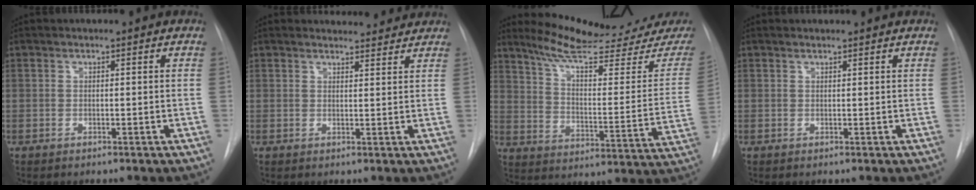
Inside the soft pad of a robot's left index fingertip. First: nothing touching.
{"total": 5.4, "force": [5.2, 1.4, 0.6], "torque": [-0.003, 0.006, 0.055]}
{"total": 20.8, "force": [18.6, 1.7, 9.1], "torque": [-0.127, -0.061, 0.253]}
{"total": 1.3, "force": [1.3, 0.0, 0.3], "torque": [-0.010, 0.012, 0.021]}